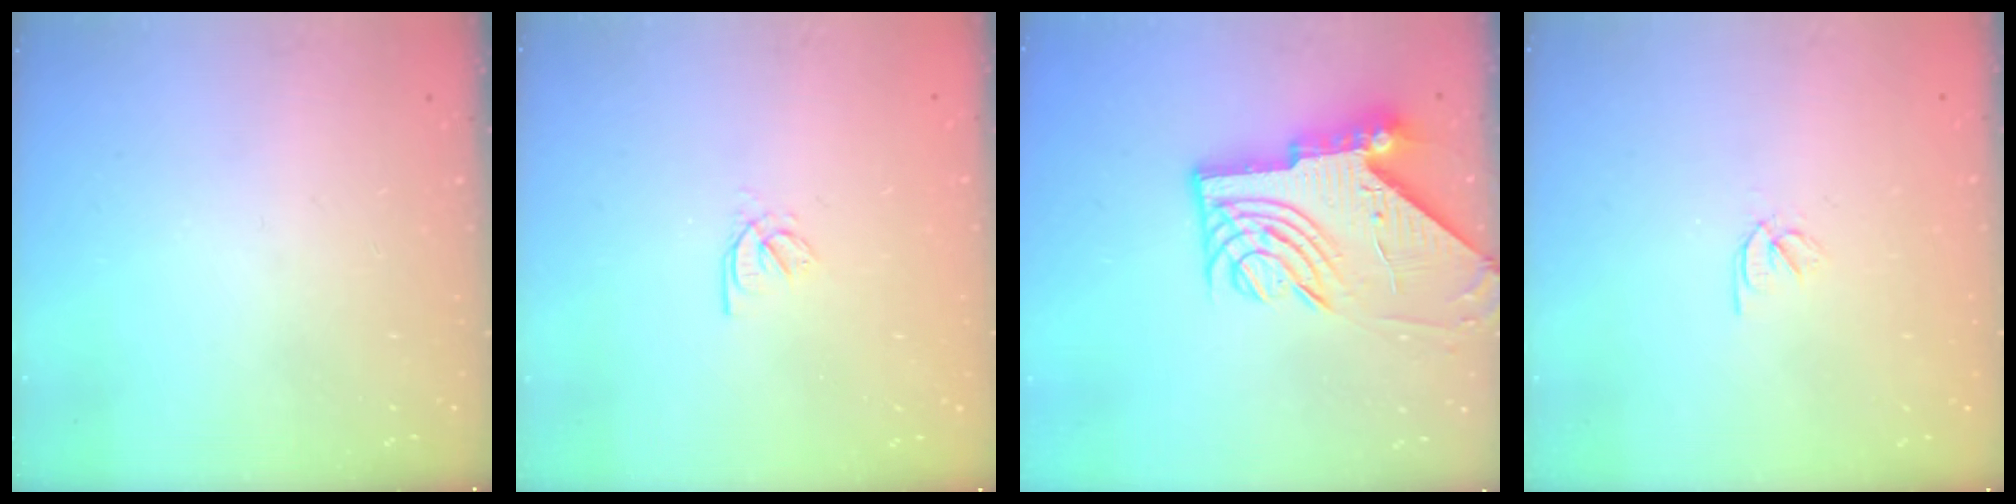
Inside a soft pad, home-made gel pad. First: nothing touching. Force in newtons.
{"total": 2.0, "press": 2.0, "slide": 0.4}
{"total": 11.4, "press": 11.3, "slide": 1.6}
{"total": 2.4, "press": 2.3, "slide": 0.7}